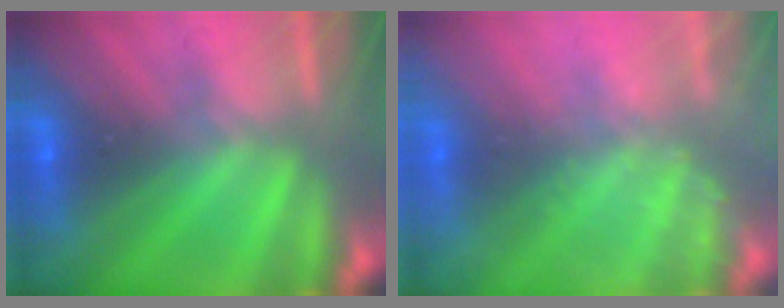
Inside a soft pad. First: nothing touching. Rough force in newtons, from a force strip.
{"total": 2.4}